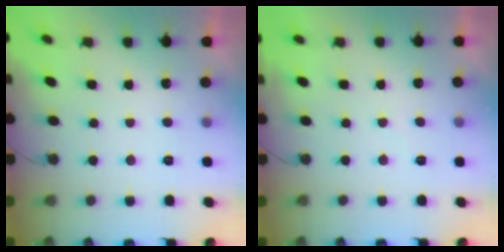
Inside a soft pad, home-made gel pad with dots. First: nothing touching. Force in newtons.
{"total": 2.4, "press": 2.4, "slide": 0.4}